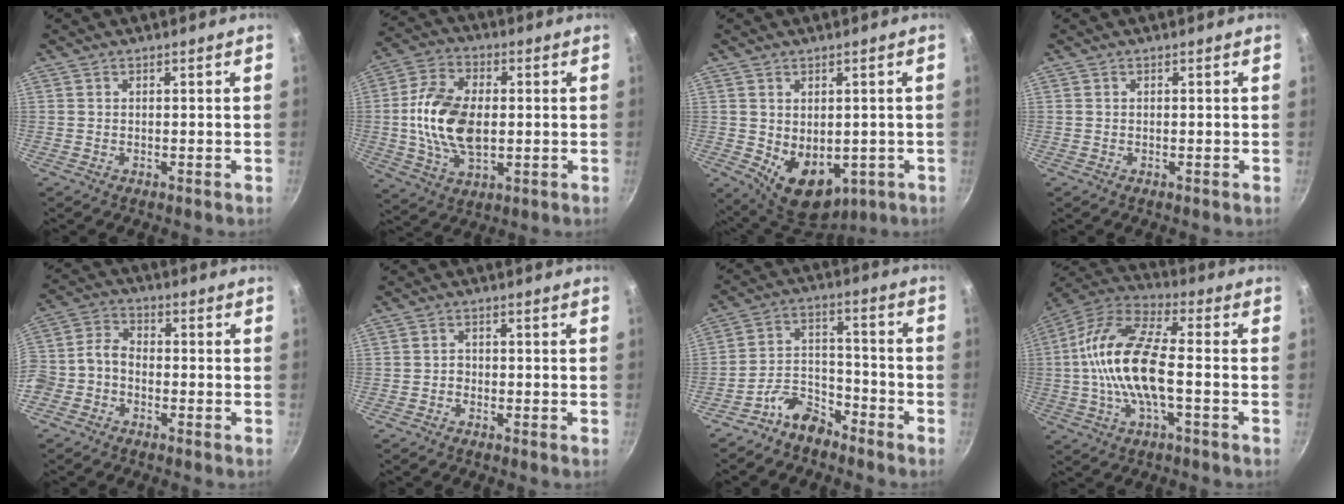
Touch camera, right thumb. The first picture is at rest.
{"total": 14.7, "force": [0.0, 9.0, 11.7], "torque": [-0.206, 0.010, -0.005]}
{"total": 11.2, "force": [-1.8, 7.8, 7.8], "torque": [-0.088, -0.016, -0.001]}
{"total": 0.0}
{"total": 6.9, "force": [-2.5, 5.1, 3.9], "torque": [-0.080, 0.042, -0.064]}
{"total": 1.3, "force": [-0.8, 1.0, 0.4], "torque": [-0.001, 0.008, -0.016]}
{"total": 8.0, "force": [-6.3, 4.0, 2.9], "torque": [-0.030, 0.078, -0.126]}
{"total": 16.8, "force": [-1.5, 6.6, 15.4], "torque": [-0.294, 0.038, -0.046]}